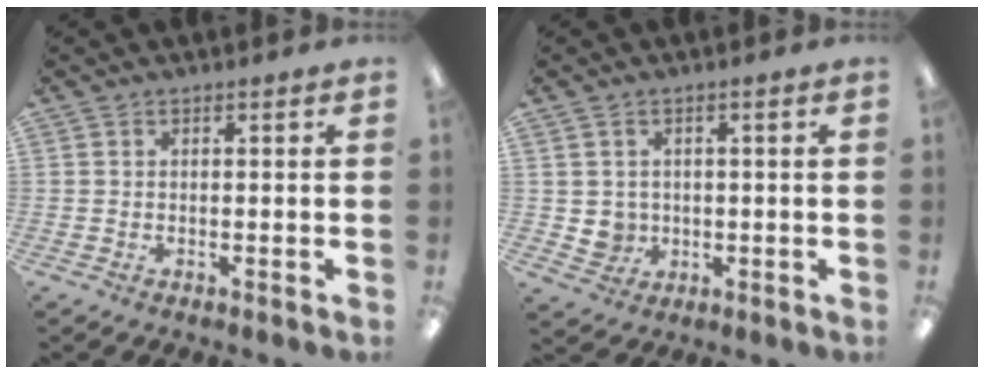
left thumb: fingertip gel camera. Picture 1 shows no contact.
{"total": 3.7, "force": [0.4, 3.6, 0.8], "torque": [-0.012, 0.004, 0.010]}